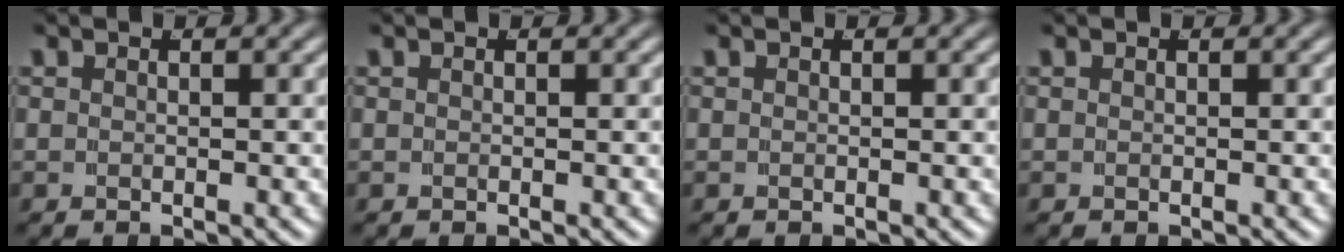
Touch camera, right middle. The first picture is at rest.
{"total": 0.0}
{"total": 0.0}
{"total": 0.0}